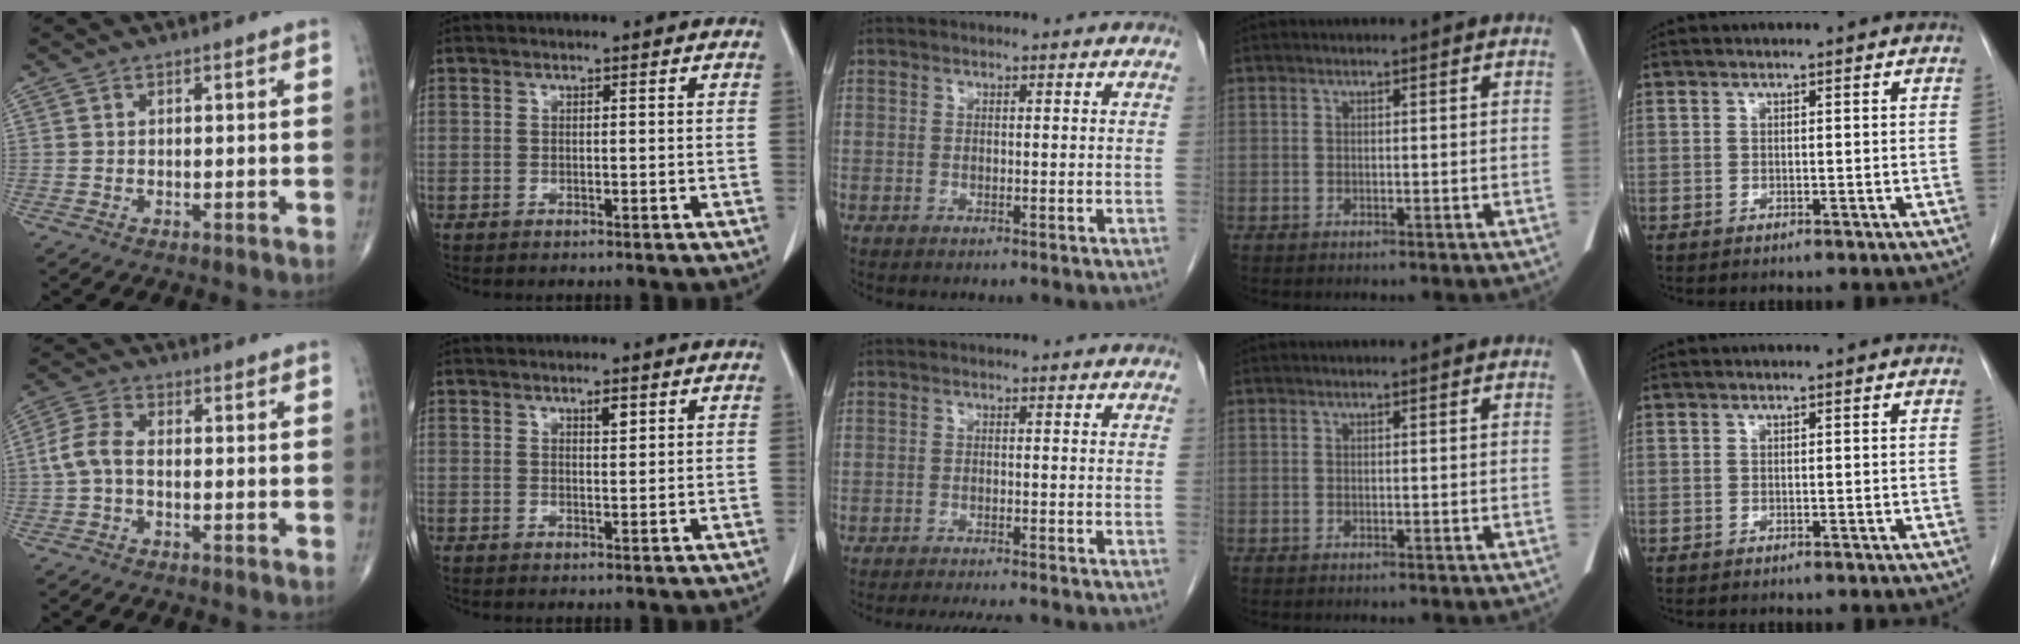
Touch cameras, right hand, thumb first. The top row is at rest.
{"thumb": {"total": 5.3, "force": [-0.8, 2.9, 4.3], "torque": [-0.097, 0.016, -0.024]}, "index": {"total": 1.5, "force": [0.9, 0.4, 1.1], "torque": [-0.018, -0.003, 0.014]}, "middle": {"total": 6.8, "force": [-6.0, 0.8, 3.2], "torque": [-0.040, -0.009, -0.086]}}